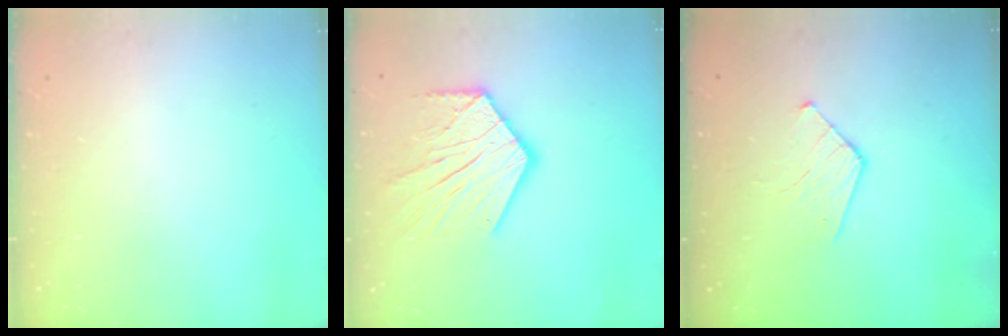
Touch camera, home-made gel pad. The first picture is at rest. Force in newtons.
{"total": 13.6, "press": 13.6, "slide": 1.0}
{"total": 7.2, "press": 7.2, "slide": 0.8}